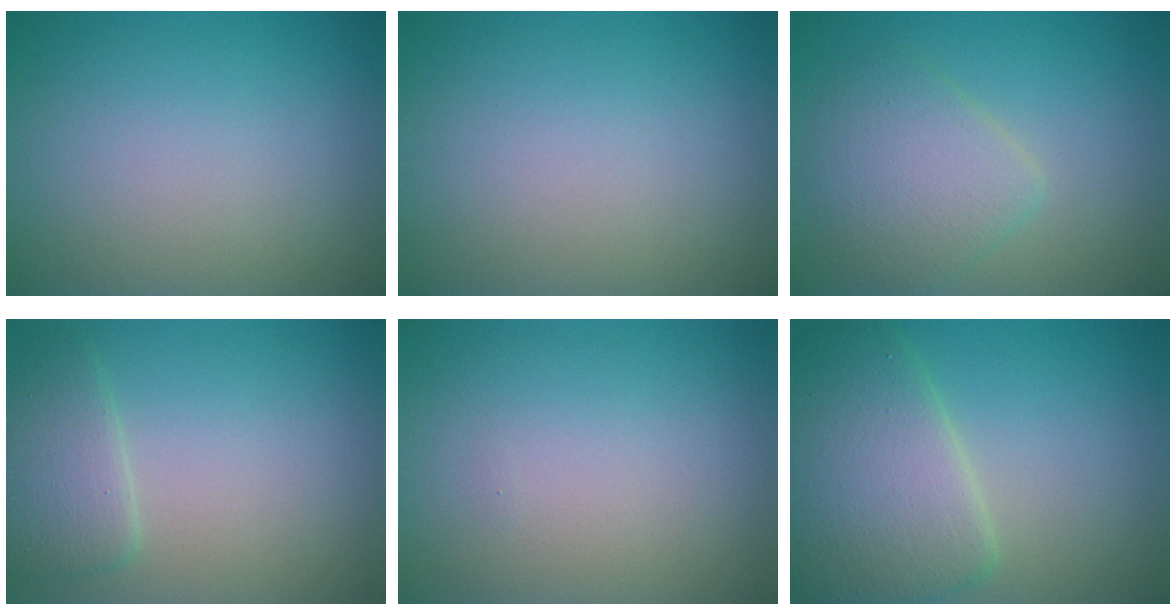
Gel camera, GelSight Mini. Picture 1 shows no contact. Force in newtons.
{"total": 0.0}
{"total": 4.0, "press": 3.9, "slide": 0.3}
{"total": 2.8, "press": 2.8, "slide": 0.2}
{"total": 0.0}
{"total": 7.2, "press": 7.2, "slide": 0.3}